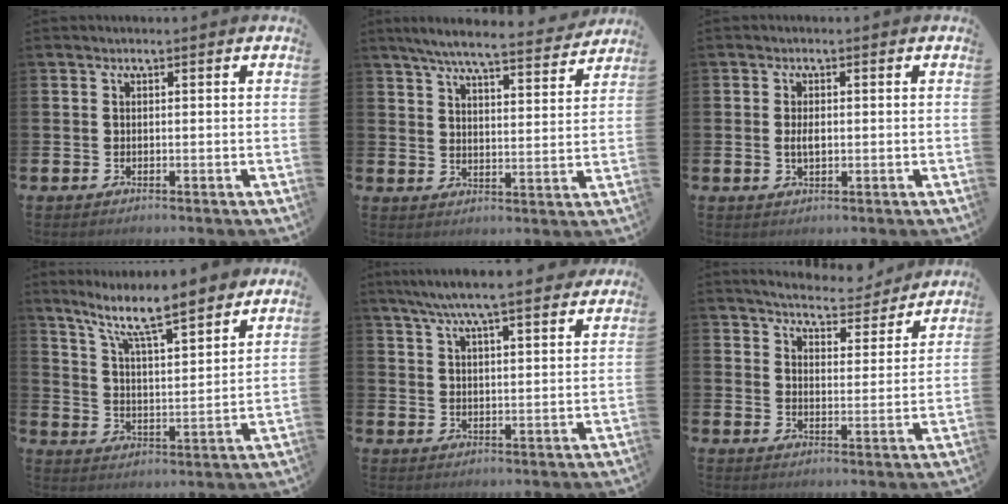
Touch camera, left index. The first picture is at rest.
{"total": 6.8, "force": [6.3, 0.4, 2.4], "torque": [-0.055, -0.041, 0.106]}
{"total": 2.1, "force": [-0.1, 1.1, 1.8], "torque": [-0.037, 0.004, -0.003]}
{"total": 9.4, "force": [8.1, 1.6, 4.4], "torque": [-0.114, -0.046, 0.138]}
{"total": 7.5, "force": [6.9, 0.6, 2.8], "torque": [-0.074, -0.025, 0.124]}
{"total": 5.5, "force": [5.4, 0.8, 0.7], "torque": [-0.028, -0.041, 0.091]}